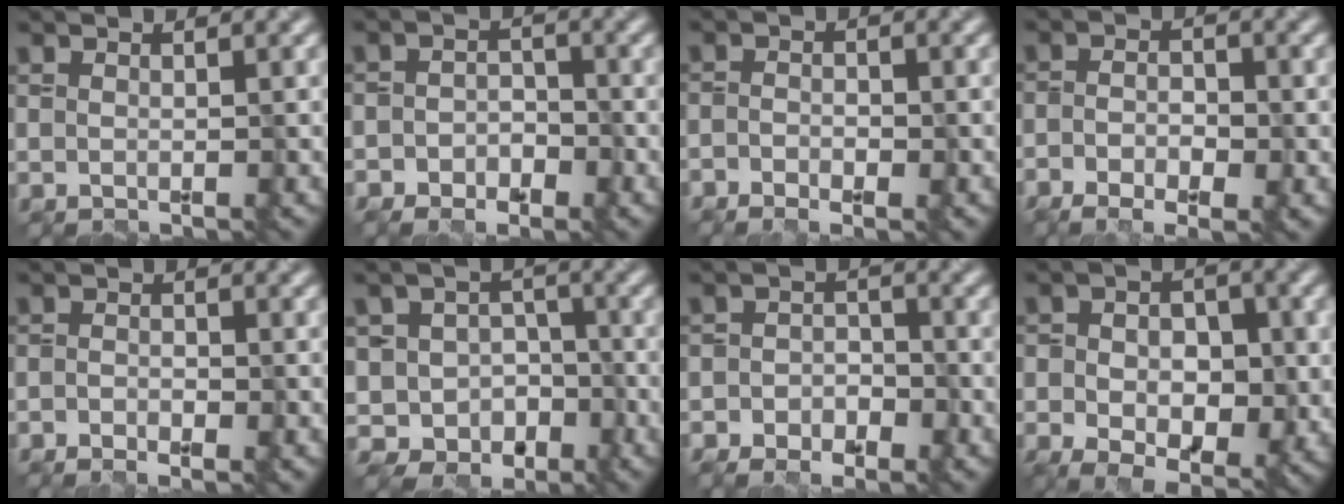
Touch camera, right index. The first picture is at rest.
{"total": 2.9, "force": [-2.3, 1.6, 0.7], "torque": [-0.012, 0.004, -0.037]}
{"total": 2.5, "force": [-2.1, 0.8, 1.1], "torque": [-0.016, 0.004, -0.024]}
{"total": 4.6, "force": [-2.8, 1.8, 3.1], "torque": [-0.059, -0.001, -0.039]}
{"total": 2.1, "force": [-1.8, 0.4, 0.8], "torque": [-0.015, 0.003, -0.023]}
{"total": 4.6, "force": [-2.3, 3.7, 1.4], "torque": [-0.018, 0.002, -0.036]}
{"total": 3.7, "force": [-2.8, 2.1, 1.2], "torque": [-0.009, 0.007, -0.049]}
{"total": 7.9, "force": [-2.2, 4.9, 5.8], "torque": [-0.086, -0.006, -0.024]}